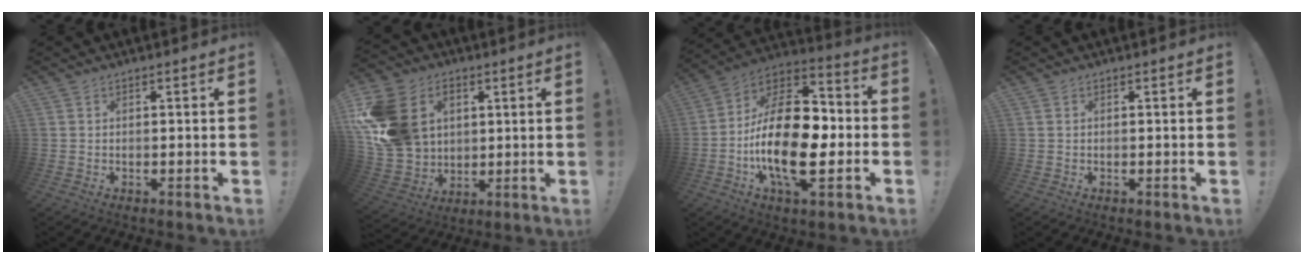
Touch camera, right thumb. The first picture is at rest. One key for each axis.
{"total": 20.6, "fx": 5.0, "fy": 16.3, "fz": 11.6, "tx": -0.216, "ty": -0.009, "tz": 0.106}
{"total": 25.1, "fx": -4.7, "fy": 13.0, "fz": 20.9, "tx": -0.384, "ty": 0.025, "tz": -0.072}
{"total": 0.0}